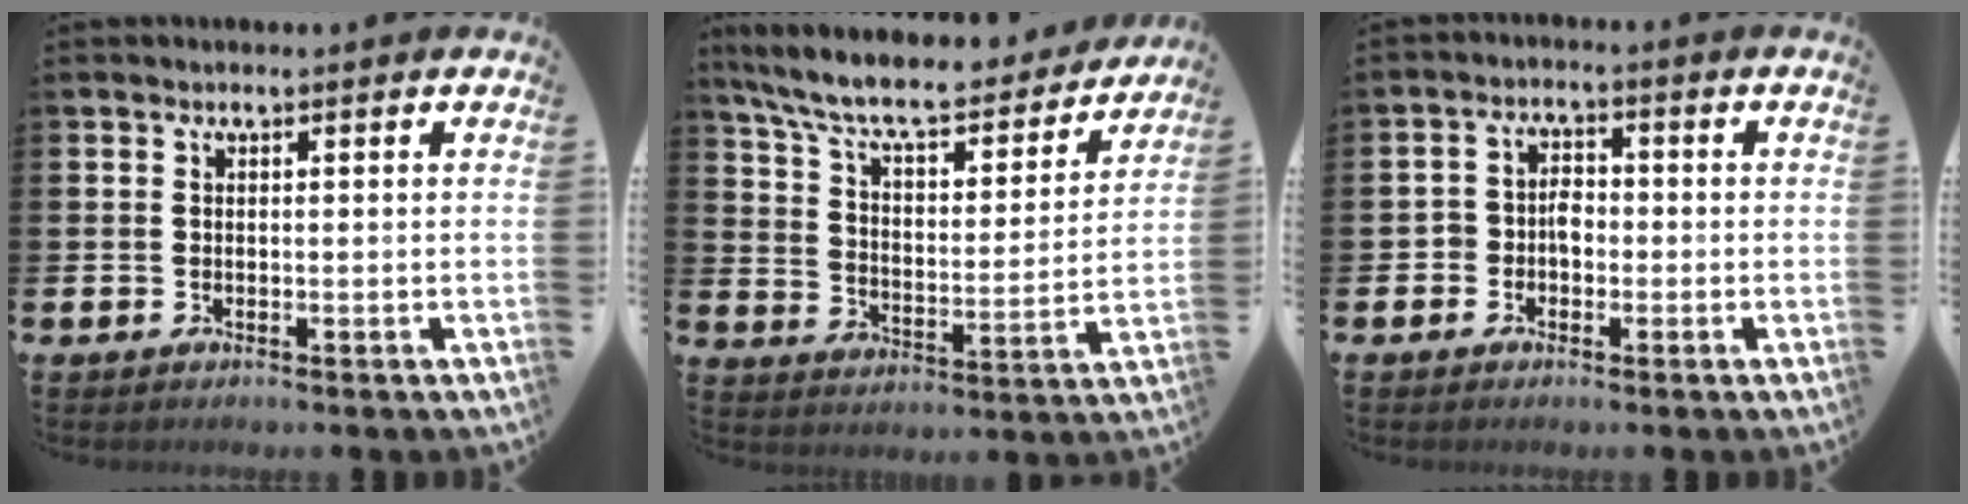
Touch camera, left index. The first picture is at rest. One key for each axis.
{"total": 9.0, "fx": 8.1, "fy": 1.7, "fz": 3.4, "tx": -0.100, "ty": -0.058, "tz": 0.136}
{"total": 2.8, "fx": -1.3, "fy": 2.2, "fz": 1.2, "tx": -0.024, "ty": 0.009, "tz": -0.031}